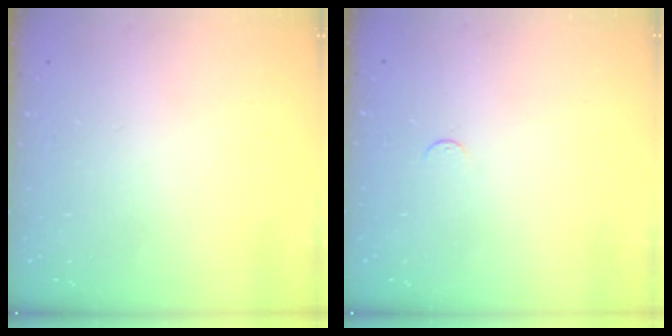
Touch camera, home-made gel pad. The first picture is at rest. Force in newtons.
{"total": 2.7, "press": 2.7, "slide": 0.4}